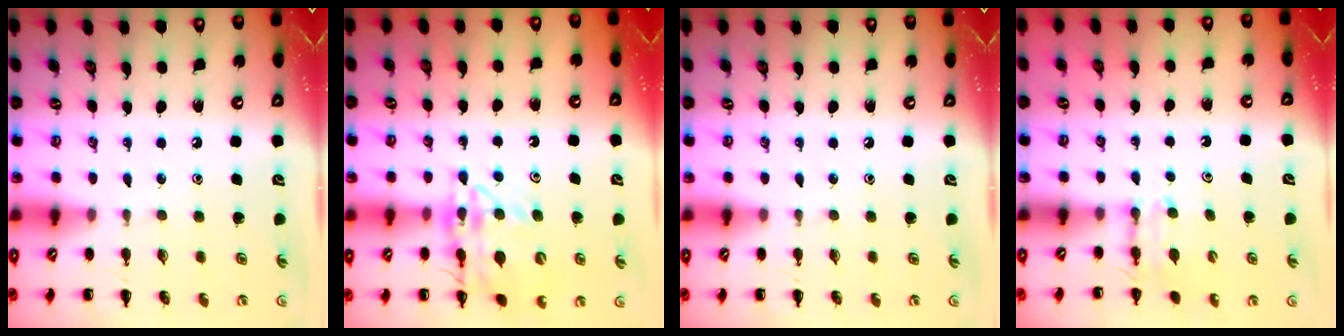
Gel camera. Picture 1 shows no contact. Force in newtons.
{"total": 15.4, "press": 15.2, "slide": 2.1}
{"total": 0.0}
{"total": 6.1, "press": 5.9, "slide": 1.6}